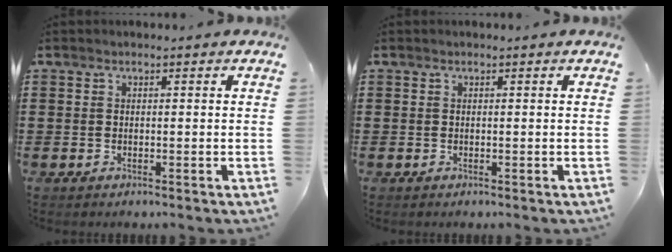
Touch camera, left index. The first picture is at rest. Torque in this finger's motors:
{"motor_torque": [-0.01, 0.00, 0.00, 0.00]}